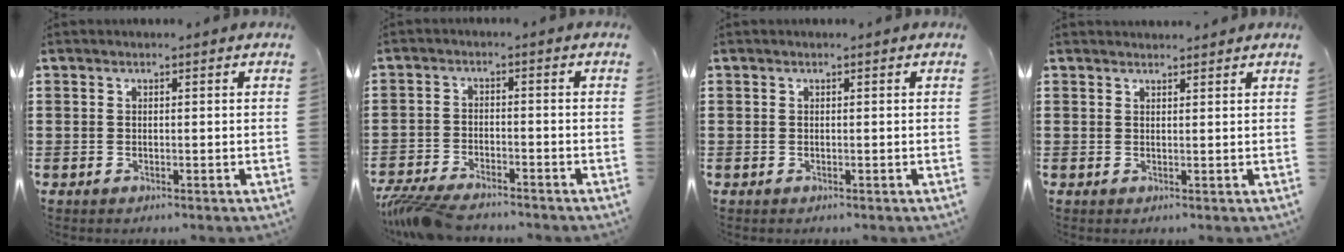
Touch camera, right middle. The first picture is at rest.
{"total": 4.9, "force": [-4.5, 0.7, 1.7], "torque": [-0.054, -0.011, -0.093]}
{"total": 0.0}
{"total": 1.2, "force": [1.2, 0.1, 0.1], "torque": [0.004, -0.003, 0.021]}